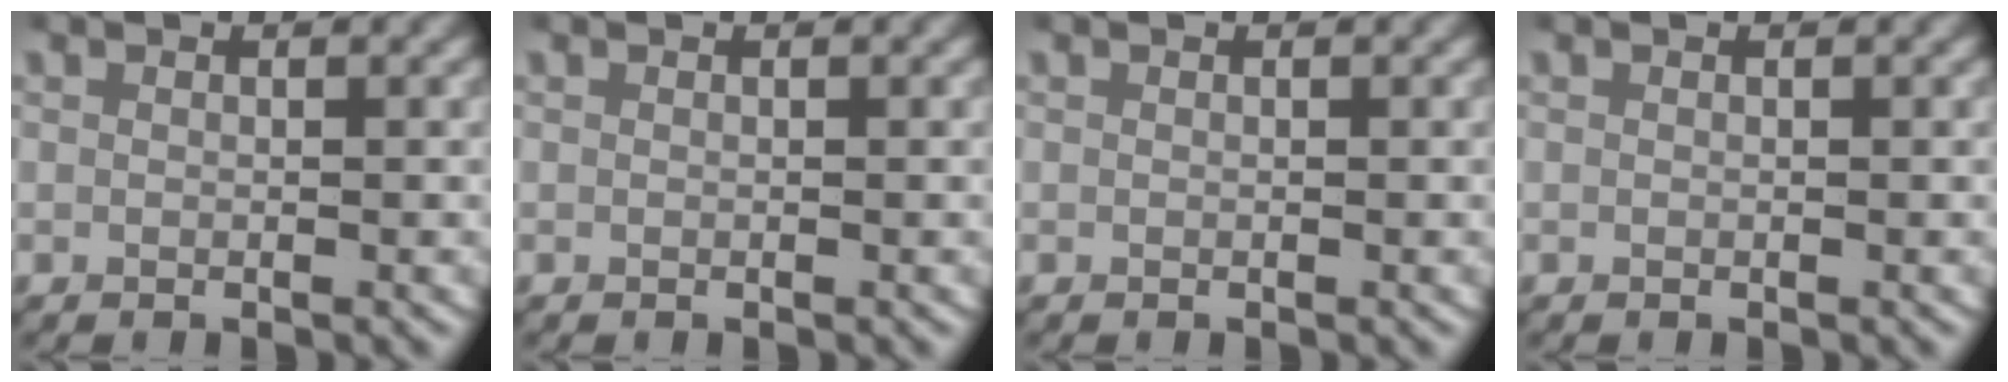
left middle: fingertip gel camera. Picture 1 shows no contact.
{"total": 0.0}
{"total": 0.0}
{"total": 0.0}